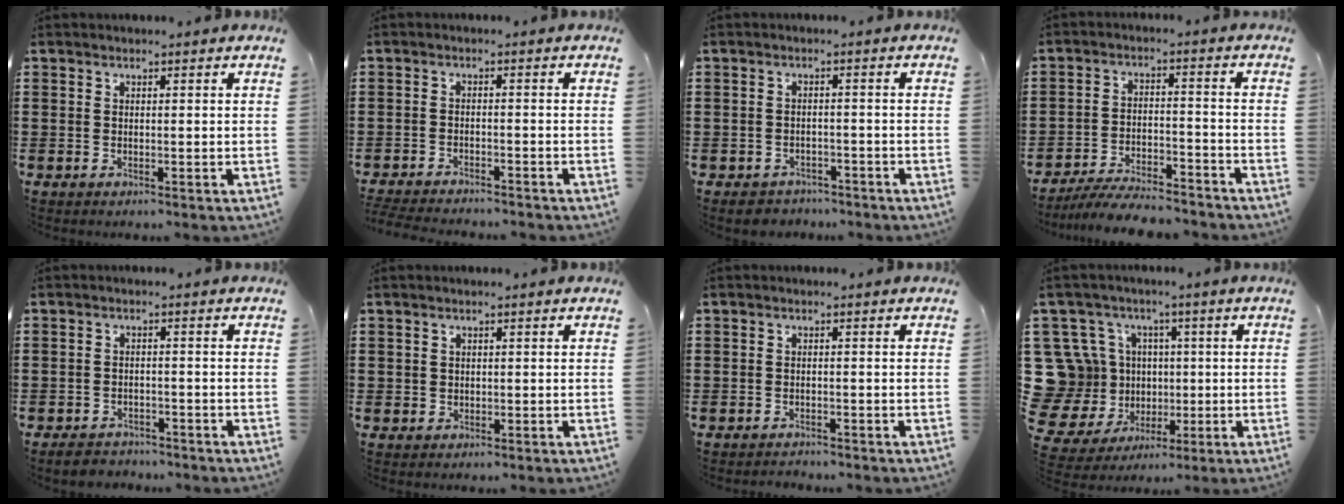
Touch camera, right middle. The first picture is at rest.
{"total": 2.9, "force": [-2.9, 0.2, 0.2], "torque": [-0.014, -0.004, -0.063]}
{"total": 2.3, "force": [-2.1, 0.8, -0.2], "torque": [-0.005, 0.002, -0.048]}
{"total": 6.4, "force": [-6.2, 0.7, 1.6], "torque": [-0.026, 0.006, -0.119]}
{"total": 2.4, "force": [-2.3, 0.7, 0.0], "torque": [-0.008, 0.001, -0.051]}
{"total": 0.9, "force": [0.2, 0.9, 0.1], "torque": [-0.005, 0.006, 0.003]}
{"total": 1.1, "force": [-1.0, 0.2, -0.1], "torque": [-0.002, 0.003, -0.024]}
{"total": 12.5, "force": [1.9, 11.9, 3.0], "torque": [-0.146, -0.003, 0.056]}